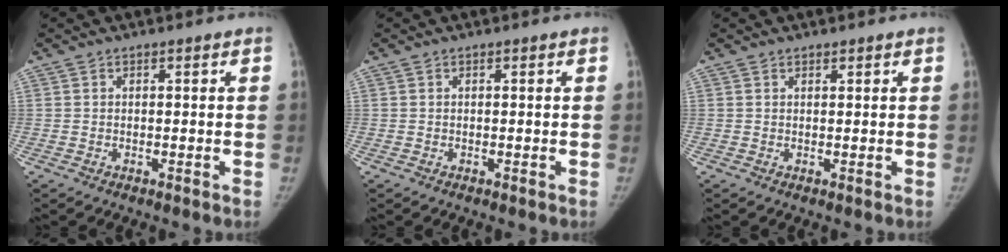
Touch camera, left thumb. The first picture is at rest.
{"total": 0.0}
{"total": 0.9, "force": [0.7, 0.4, 0.2], "torque": [0.001, -0.005, 0.011]}